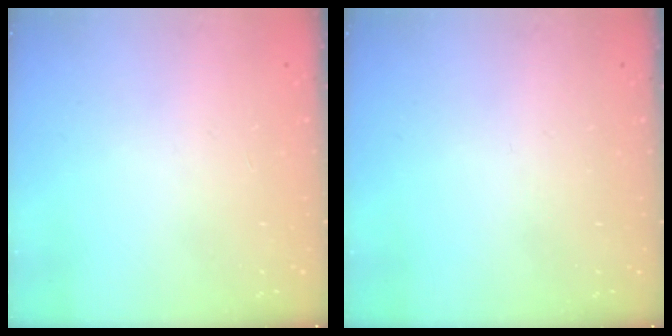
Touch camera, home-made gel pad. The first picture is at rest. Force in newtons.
{"total": 0.0}